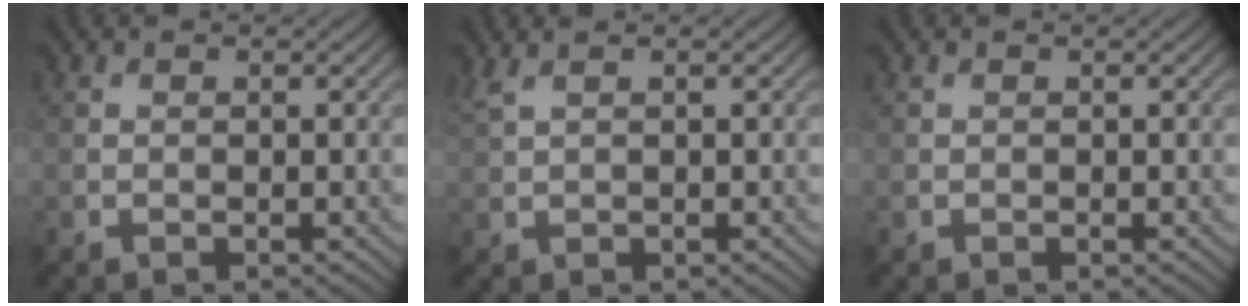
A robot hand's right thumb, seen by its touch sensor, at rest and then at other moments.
{"total": 2.0, "force": [1.3, 0.4, 1.4], "torque": [-0.037, 0.009, 0.030]}
{"total": 0.0}